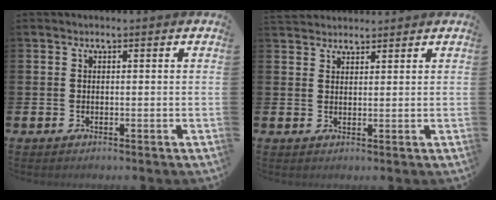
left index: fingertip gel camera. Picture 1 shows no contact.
{"total": 2.5, "force": [2.4, 0.7, -0.1], "torque": [0.000, -0.007, 0.045]}